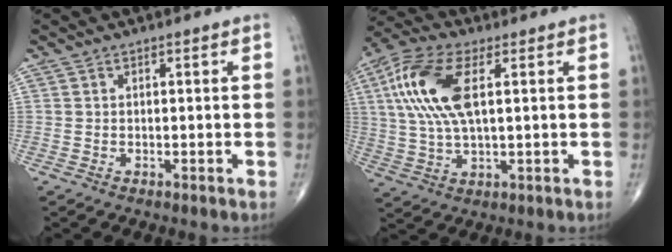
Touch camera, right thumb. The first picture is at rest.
{"total": 14.4, "force": [3.5, 6.3, 12.5], "torque": [-0.277, 0.011, 0.067]}